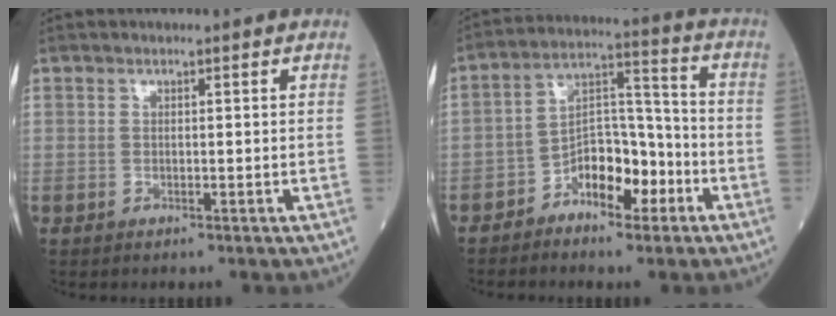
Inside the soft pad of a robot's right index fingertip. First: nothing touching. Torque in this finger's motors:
{"motor_torque": [0.26, -0.26, 0.42, 0.09]}